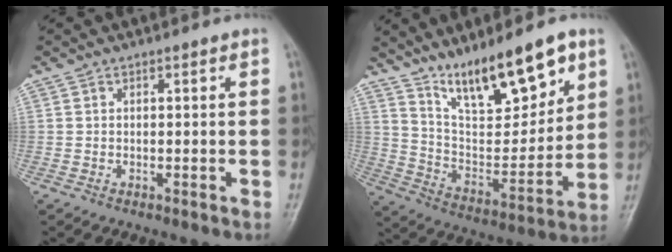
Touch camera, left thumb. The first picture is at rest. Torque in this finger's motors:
{"motor_torque": [2.19, 1.25, 1.20, -1.57, 0.11]}